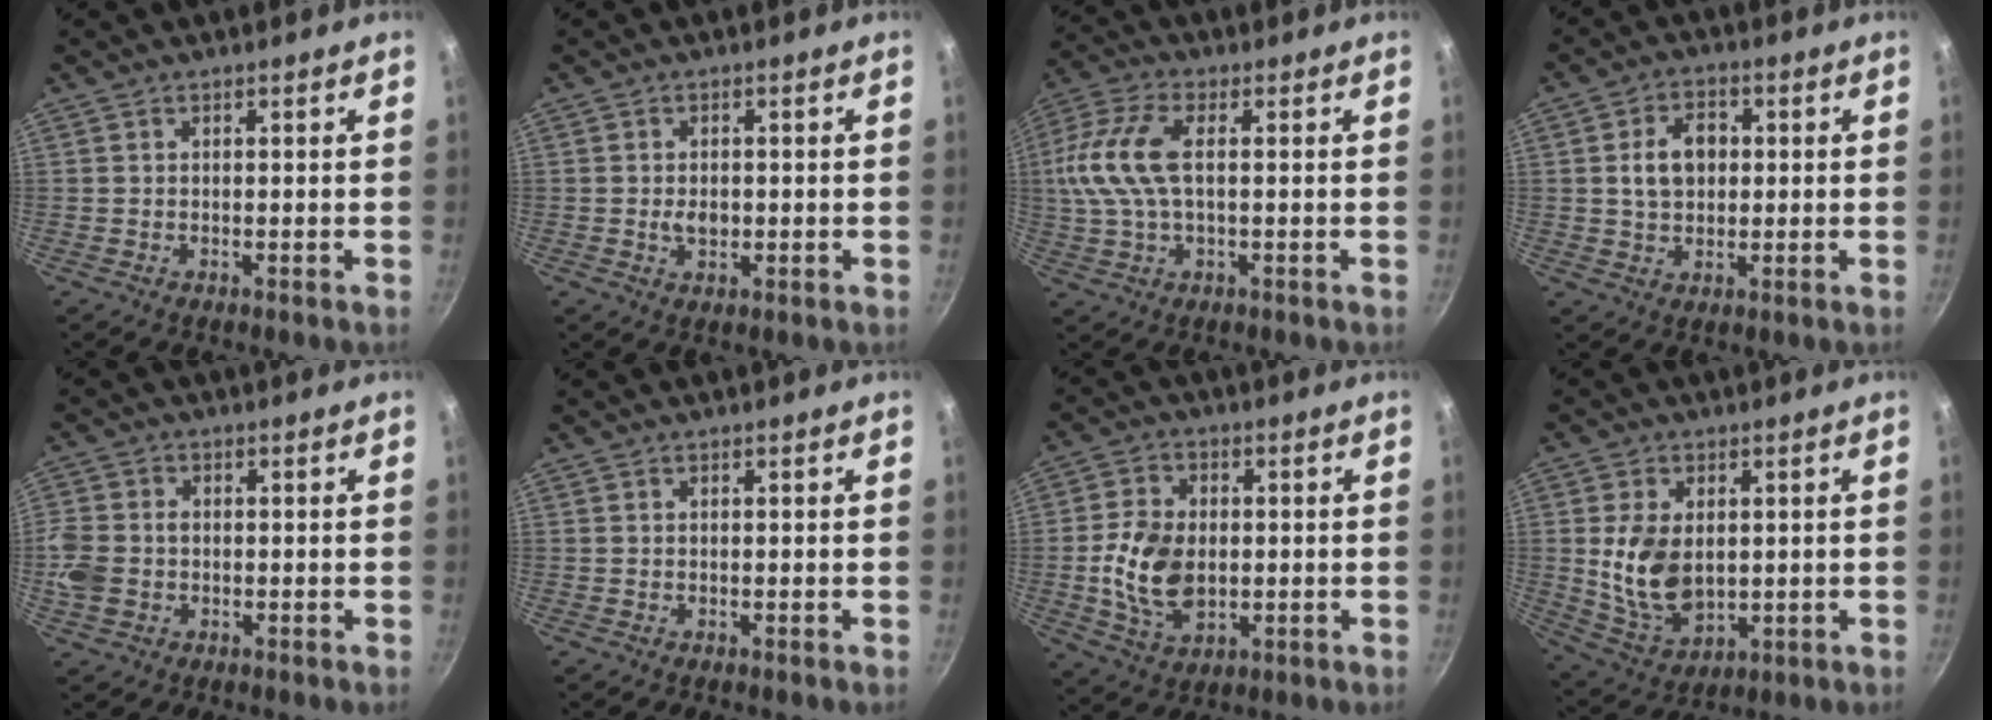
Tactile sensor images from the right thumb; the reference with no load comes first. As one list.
[{"total": 3.0, "force": [-0.3, 2.0, 2.2], "torque": [-0.029, 0.000, -0.005]}, {"total": 12.7, "force": [1.1, 6.3, 10.9], "torque": [-0.234, 0.019, 0.010]}, {"total": 7.7, "force": [1.0, 5.6, 5.2], "torque": [-0.067, 0.010, 0.014]}, {"total": 7.6, "force": [-1.2, 6.0, 4.5], "torque": [-0.101, 0.006, -0.031]}, {"total": 0.0}, {"total": 11.8, "force": [-0.7, 7.9, 8.8], "torque": [-0.154, 0.000, -0.011]}, {"total": 11.8, "force": [0.9, 7.7, 8.9], "torque": [-0.156, -0.020, 0.033]}]